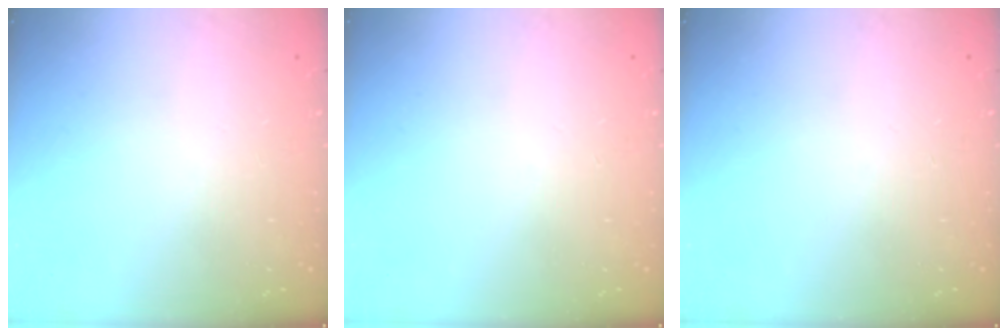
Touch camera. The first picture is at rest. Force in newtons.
{"total": 0.0}
{"total": 0.0}